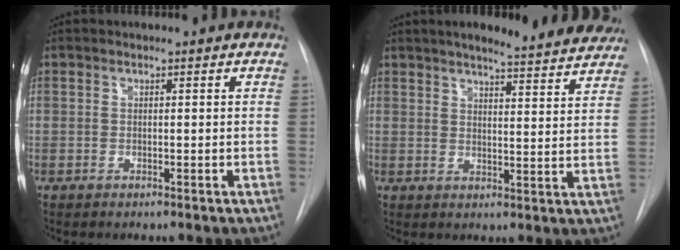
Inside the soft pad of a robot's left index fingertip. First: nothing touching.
{"total": 17.1, "force": [15.4, 2.6, 6.7], "torque": [-0.088, -0.014, 0.182]}